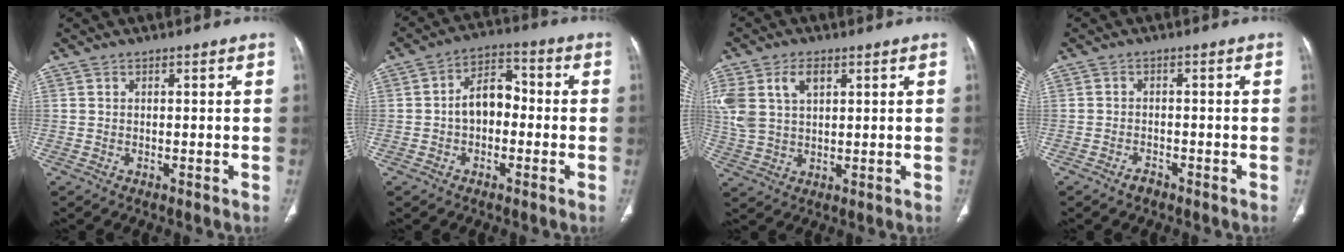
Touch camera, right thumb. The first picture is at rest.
{"total": 7.8, "force": [-0.9, 5.4, 5.5], "torque": [-0.070, 0.033, -0.027]}
{"total": 9.9, "force": [3.9, 6.1, 6.8], "torque": [-0.147, 0.003, 0.084]}
{"total": 1.8, "force": [-1.4, 1.0, 0.5], "torque": [-0.012, 0.007, -0.023]}